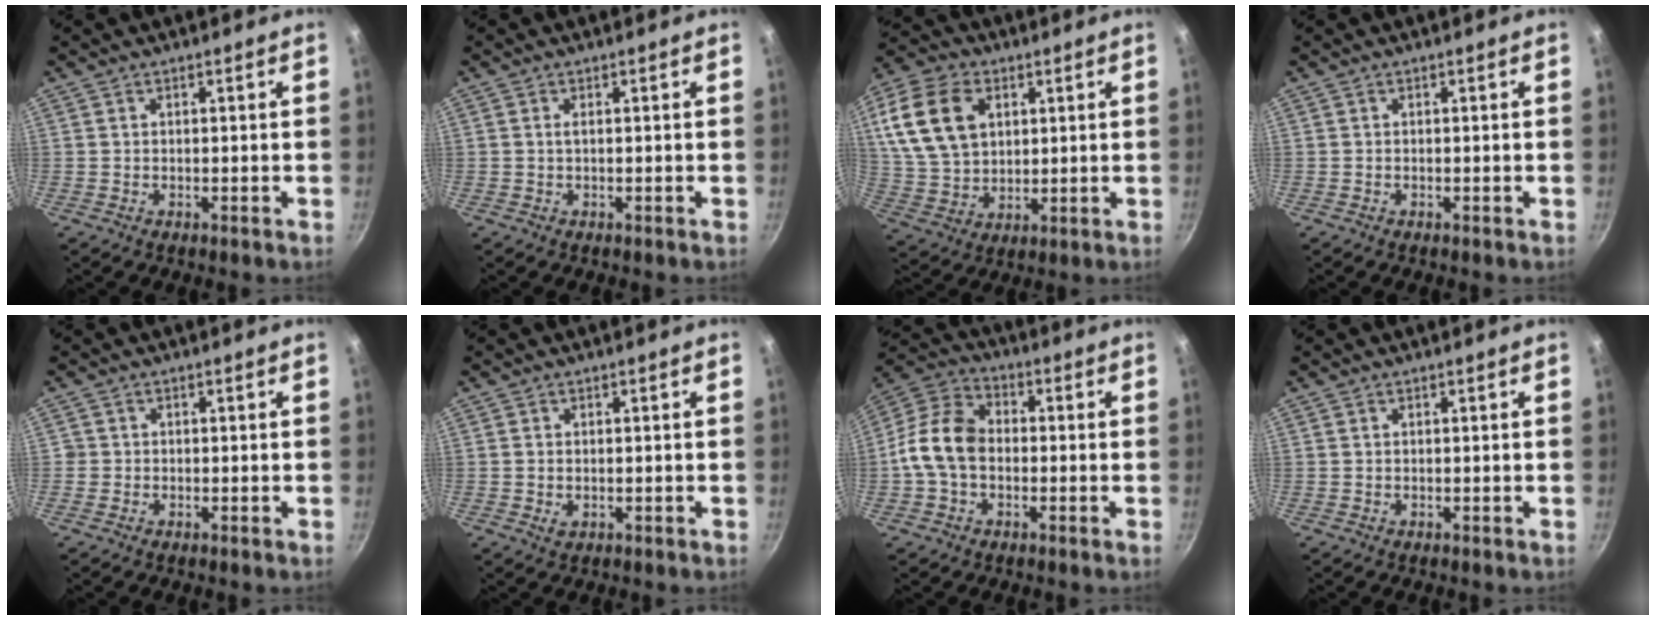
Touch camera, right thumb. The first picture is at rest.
{"total": 0.6, "force": [0.0, 0.1, 0.6], "torque": [-0.011, 0.001, 0.000]}
{"total": 16.6, "force": [5.1, 11.5, 10.8], "torque": [-0.190, -0.003, 0.101]}
{"total": 0.0}
{"total": 1.1, "force": [-0.2, 1.1, 0.2], "torque": [0.000, 0.002, -0.005]}
{"total": 1.7, "force": [-0.2, 1.2, 1.2], "torque": [-0.020, -0.002, -0.002]}
{"total": 11.2, "force": [-1.3, 8.0, 7.7], "torque": [-0.126, 0.033, -0.046]}
{"total": 0.0}